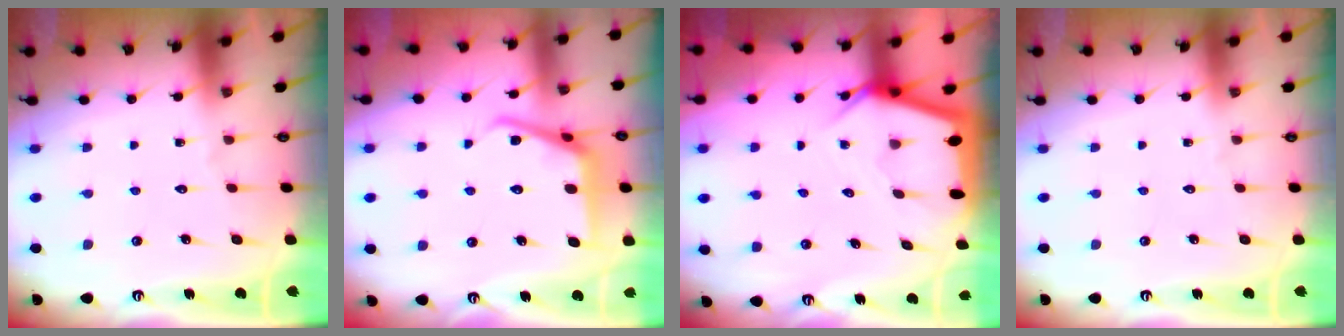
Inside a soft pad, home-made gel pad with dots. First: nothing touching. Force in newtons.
{"total": 10.5, "press": 10.5, "slide": 0.3}
{"total": 5.2, "press": 5.2, "slide": 0.6}
{"total": 0.0}